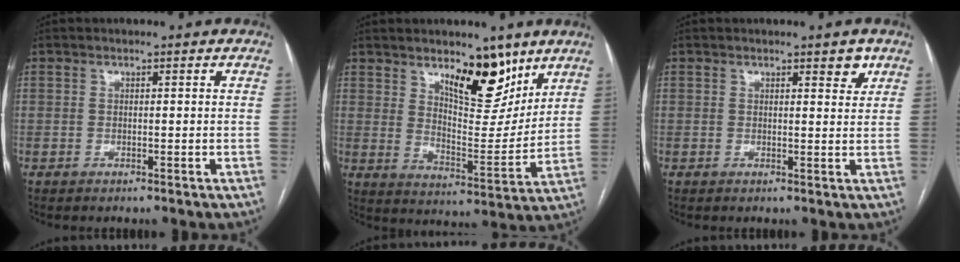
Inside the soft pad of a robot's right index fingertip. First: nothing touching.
{"total": 11.2, "force": [7.5, 4.0, 7.3], "torque": [-0.109, -0.017, 0.129]}
{"total": 2.3, "force": [1.5, 0.7, 1.6], "torque": [-0.020, -0.007, 0.020]}